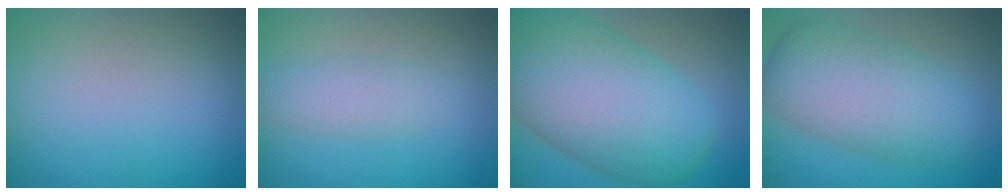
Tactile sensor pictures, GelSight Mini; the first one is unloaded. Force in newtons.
{"total": 2.2, "press": 2.2, "slide": 0.0}
{"total": 12.2, "press": 12.2, "slide": 0.2}
{"total": 7.6, "press": 7.6, "slide": 0.2}